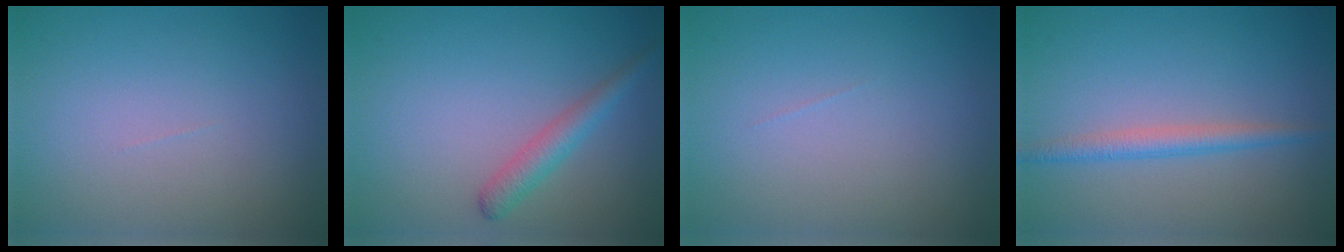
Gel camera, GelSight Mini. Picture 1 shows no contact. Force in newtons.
{"total": 2.2, "press": 2.2, "slide": 0.1}
{"total": 0.0}
{"total": 2.1, "press": 2.1, "slide": 0.1}